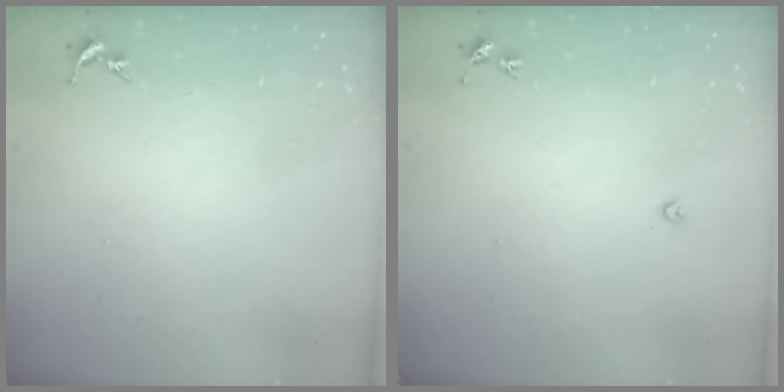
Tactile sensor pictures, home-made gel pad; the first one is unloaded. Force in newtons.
{"total": 2.2, "press": 2.2, "slide": 0.3}